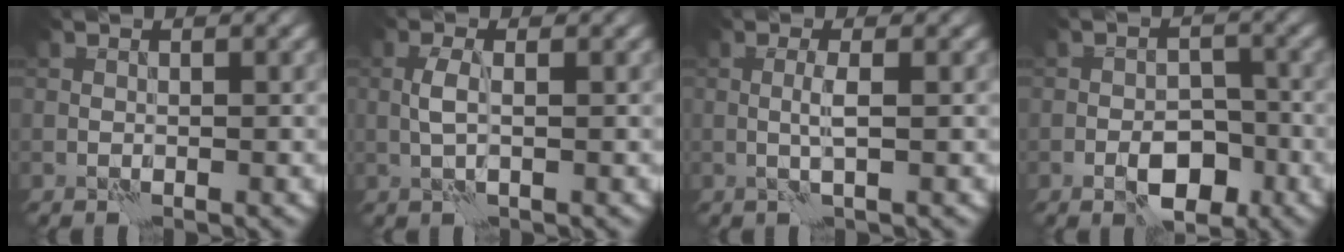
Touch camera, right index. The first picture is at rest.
{"total": 1.6, "force": [0.0, 0.3, 1.6], "torque": [-0.037, 0.005, -0.003]}
{"total": 1.5, "force": [0.0, -0.3, 1.4], "torque": [-0.034, 0.003, -0.001]}
{"total": 4.5, "force": [-2.4, 2.3, 3.0], "torque": [-0.038, 0.005, -0.041]}